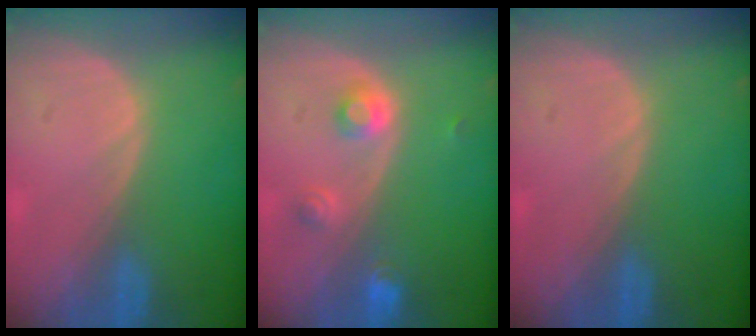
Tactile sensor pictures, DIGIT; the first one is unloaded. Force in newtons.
{"total": 3.3, "press": 3.2, "slide": 1.0}
{"total": 0.0}